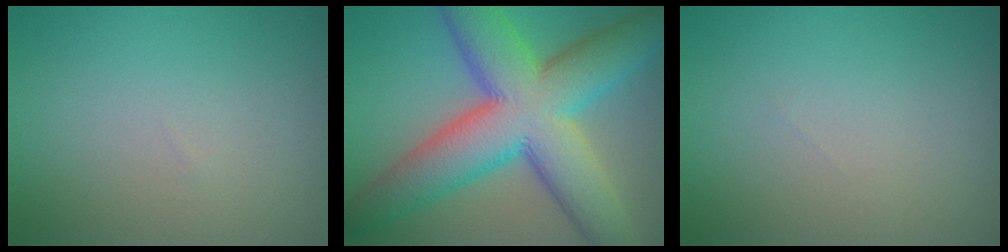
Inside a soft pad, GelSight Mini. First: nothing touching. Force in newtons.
{"total": 13.8, "press": 13.7, "slide": 0.3}
{"total": 0.0}